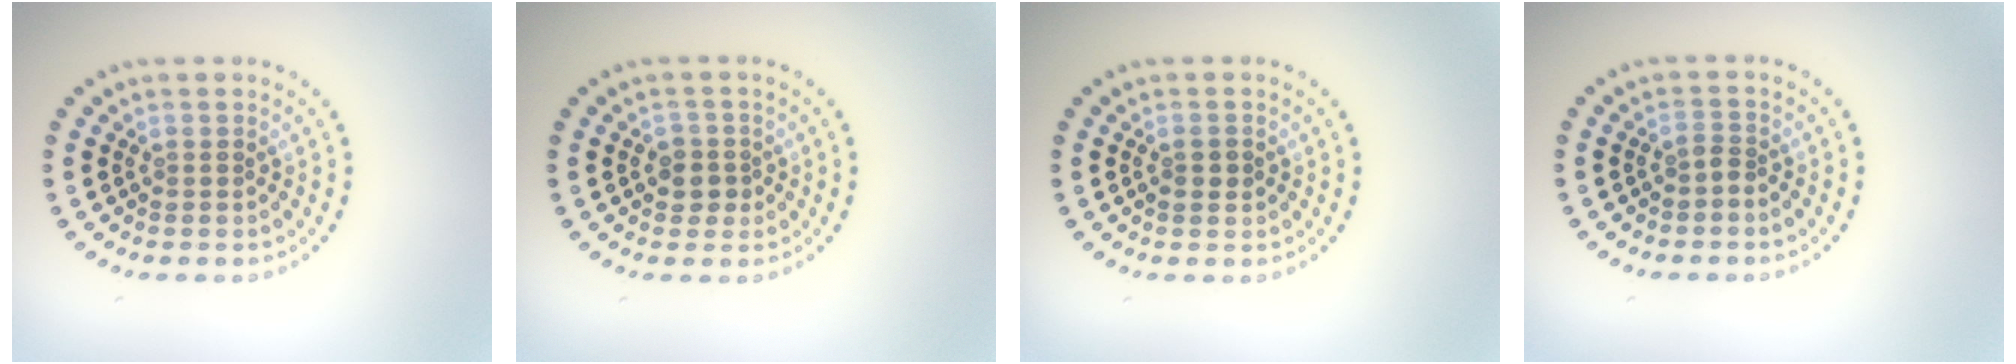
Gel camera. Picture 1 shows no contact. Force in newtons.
{"total": 1.9, "press": 1.7, "slide": 0.6}
{"total": 1.2, "press": 1.2, "slide": 0.2}
{"total": 0.8, "press": 0.4, "slide": 0.6}